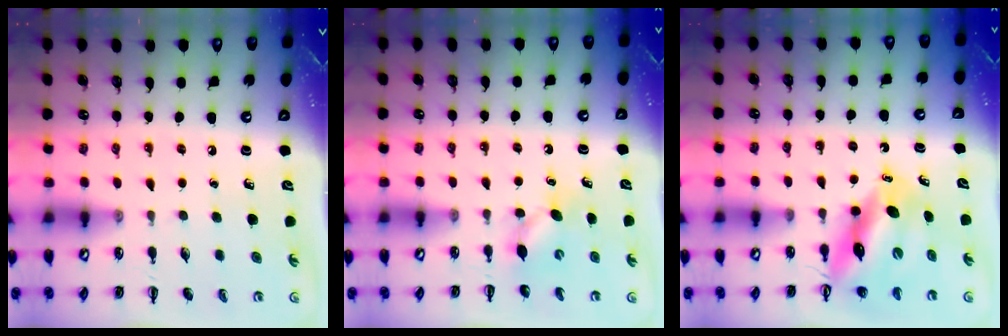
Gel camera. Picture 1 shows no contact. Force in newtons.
{"total": 4.4, "press": 4.2, "slide": 1.3}
{"total": 10.6, "press": 10.1, "slide": 3.1}